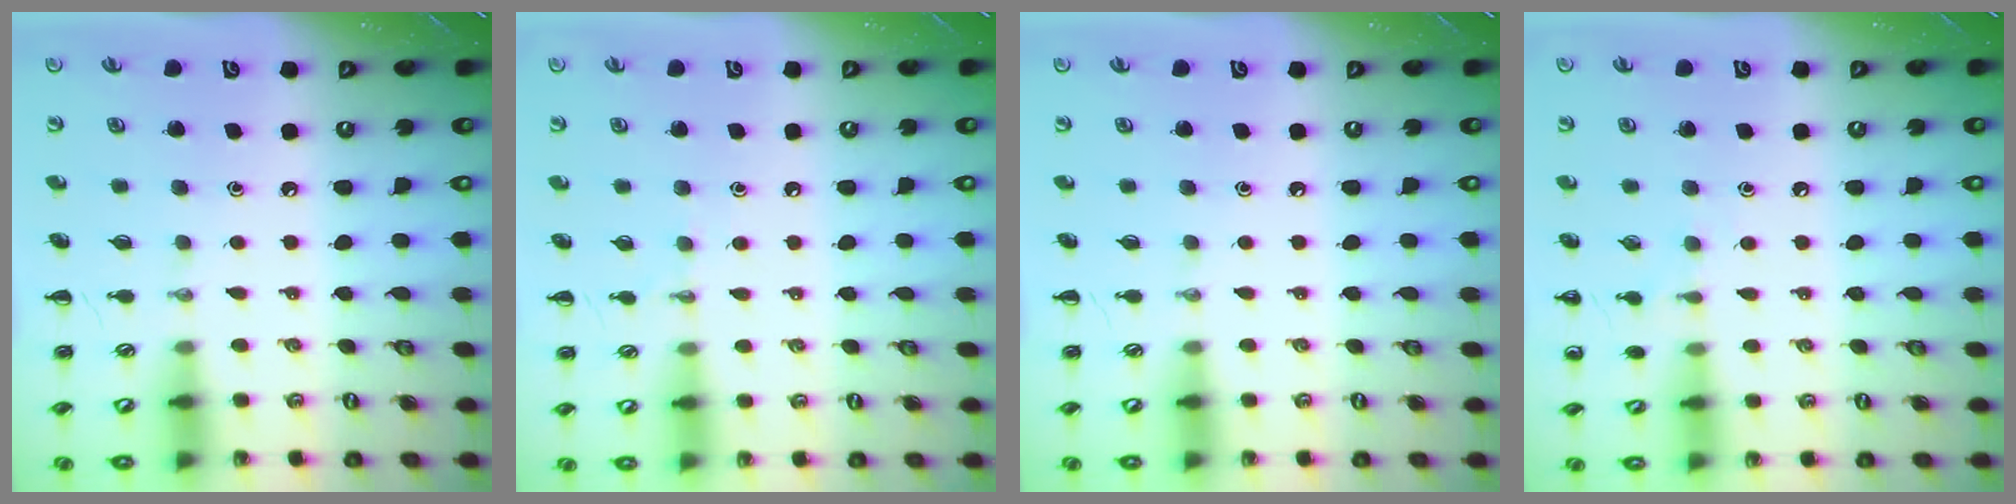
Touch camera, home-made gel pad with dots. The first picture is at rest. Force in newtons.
{"total": 4.5, "press": 4.3, "slide": 1.3}
{"total": 0.0}
{"total": 5.5, "press": 5.3, "slide": 1.6}